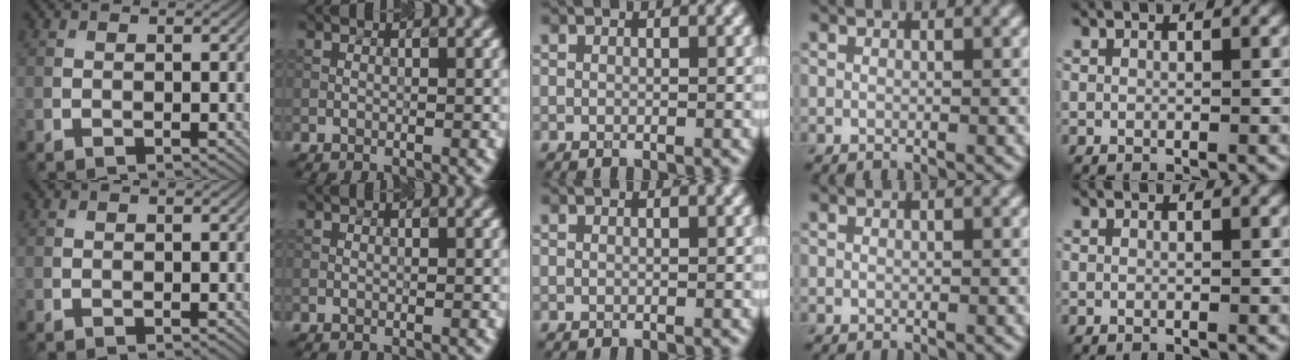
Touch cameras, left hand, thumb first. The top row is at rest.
{}